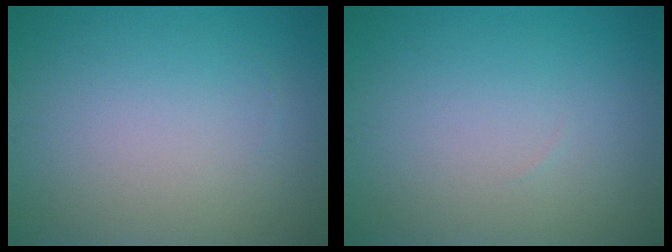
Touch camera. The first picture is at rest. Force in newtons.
{"total": 0.0}